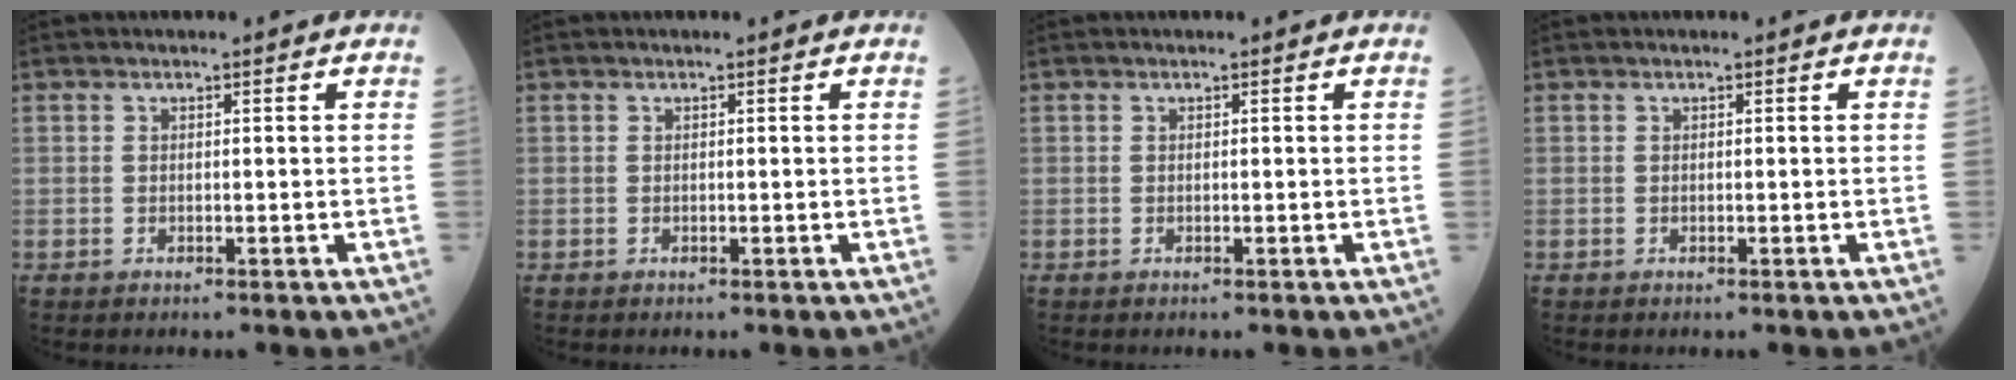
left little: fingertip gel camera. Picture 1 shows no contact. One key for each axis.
{"total": 0.0}
{"total": 0.0}
{"total": 0.0}